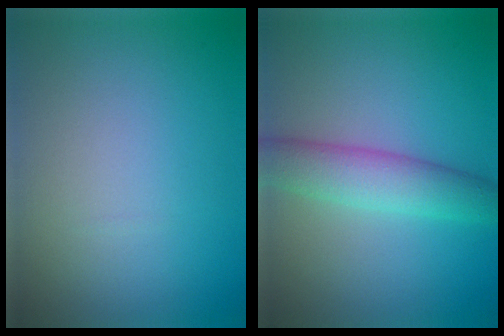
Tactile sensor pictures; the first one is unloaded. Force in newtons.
{"total": 4.3, "press": 4.3, "slide": 0.1}